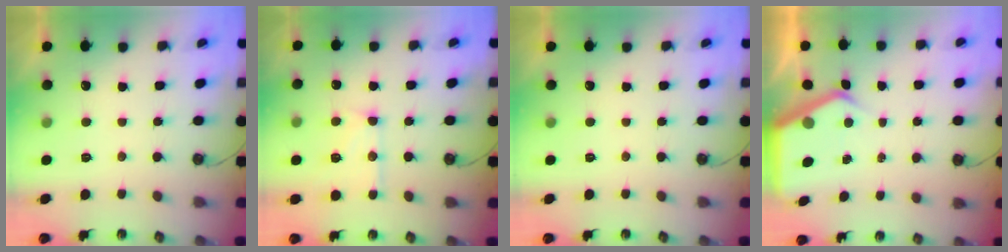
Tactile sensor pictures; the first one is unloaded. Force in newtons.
{"total": 10.1, "press": 10.1, "slide": 0.7}
{"total": 0.0}
{"total": 4.9, "press": 4.9, "slide": 0.5}